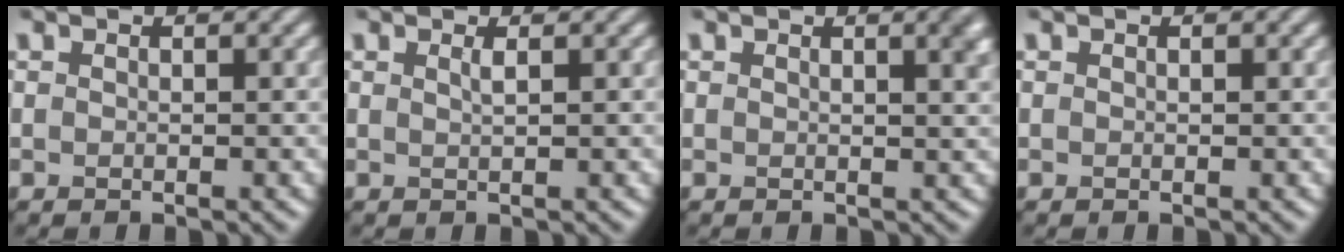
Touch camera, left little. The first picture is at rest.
{"total": 0.9, "force": [0.4, 0.3, 0.8], "torque": [-0.008, 0.002, 0.004]}
{"total": 3.1, "force": [1.2, 1.2, 2.6], "torque": [-0.012, 0.011, 0.011]}
{"total": 0.0}